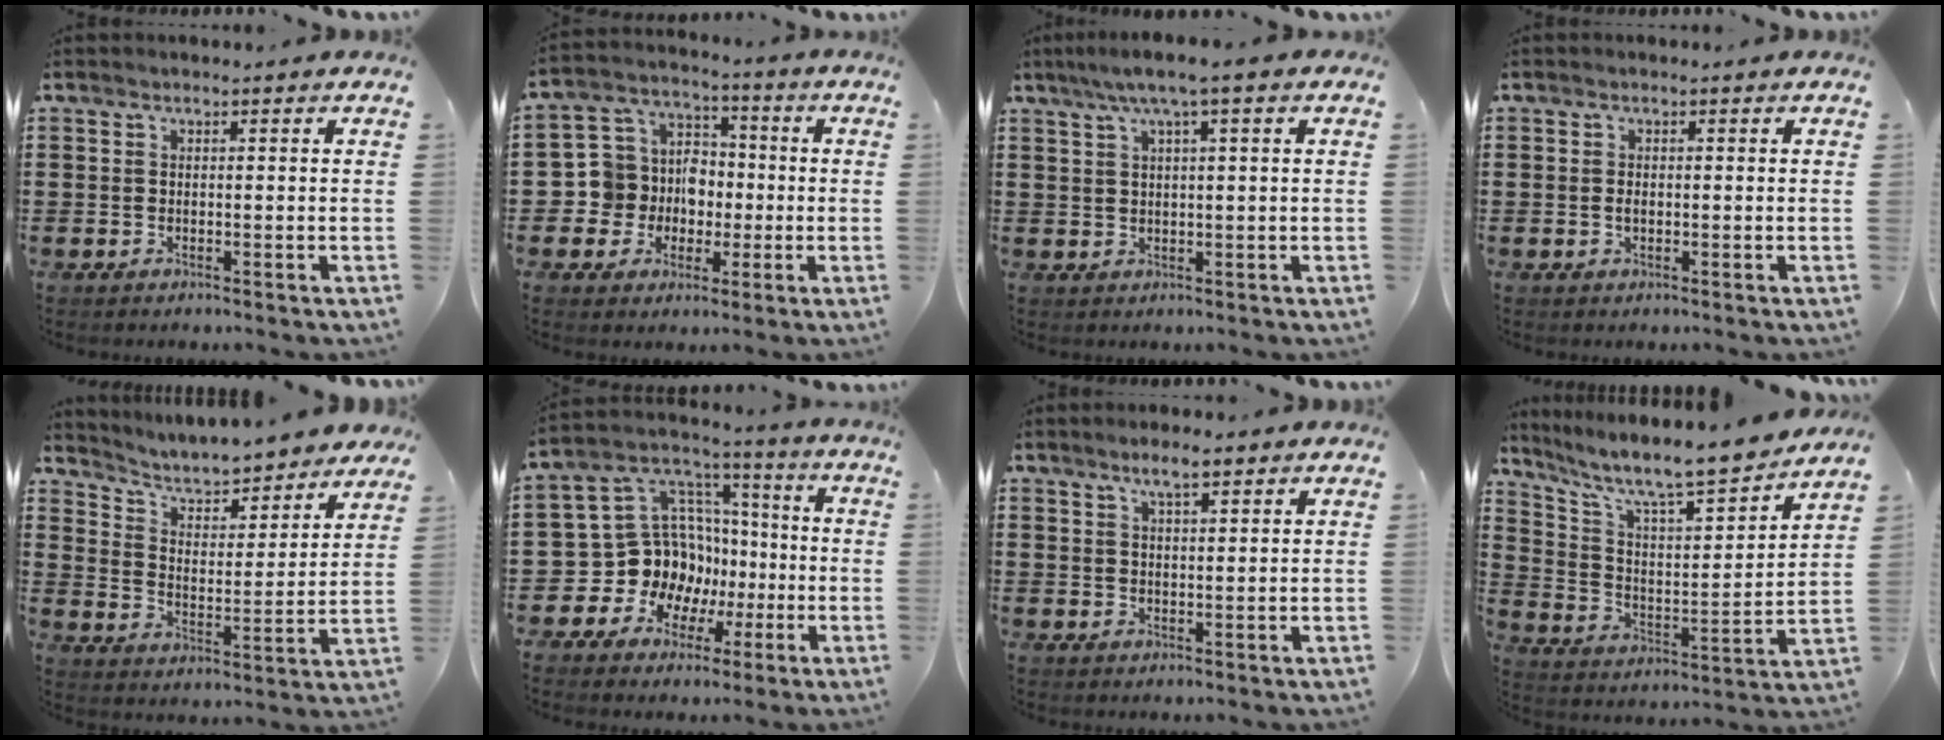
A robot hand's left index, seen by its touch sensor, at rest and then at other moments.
{"total": 8.1, "force": [-0.9, 7.9, 1.4], "torque": [-0.081, 0.000, -0.017]}
{"total": 3.8, "force": [1.7, 0.0, 3.4], "torque": [-0.069, 0.001, 0.026]}
{"total": 0.9, "force": [-0.1, 0.4, 0.9], "torque": [-0.019, -0.002, -0.001]}
{"total": 5.2, "force": [4.8, 1.1, 1.5], "torque": [-0.055, -0.035, 0.078]}
{"total": 13.1, "force": [-2.2, 12.1, 4.5], "torque": [-0.136, -0.017, -0.025]}
{"total": 3.6, "force": [2.6, 0.7, 2.4], "torque": [-0.052, 0.005, 0.046]}
{"total": 9.2, "force": [8.1, 0.9, 4.3], "torque": [-0.104, -0.069, 0.129]}